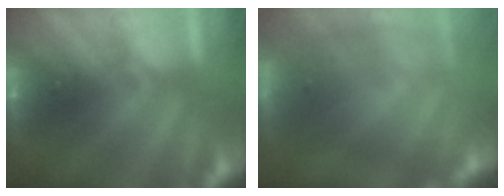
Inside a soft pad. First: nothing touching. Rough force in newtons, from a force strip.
{"total": 8.6}